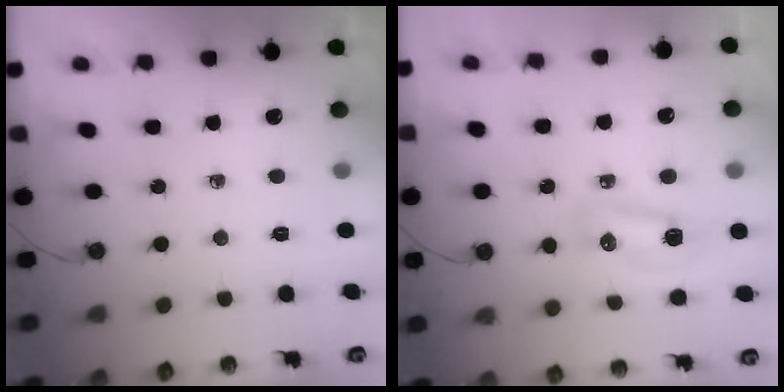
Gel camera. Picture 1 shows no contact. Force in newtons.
{"total": 7.8, "press": 7.6, "slide": 1.6}